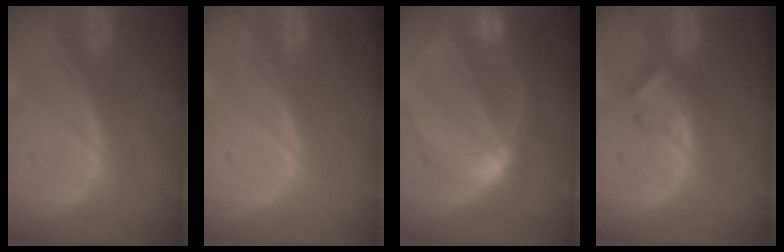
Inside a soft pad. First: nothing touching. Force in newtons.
{"total": 0.0}
{"total": 8.7, "press": 8.7, "slide": 0.6}
{"total": 3.0, "press": 3.0, "slide": 0.4}